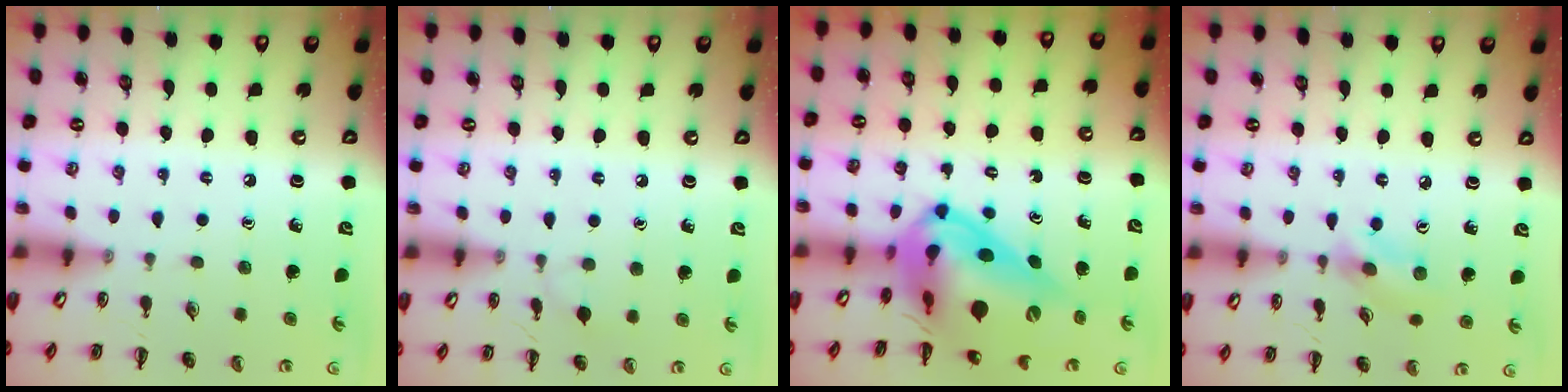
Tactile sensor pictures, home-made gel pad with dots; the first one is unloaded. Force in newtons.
{"total": 5.4, "press": 5.1, "slide": 1.8}
{"total": 16.4, "press": 15.7, "slide": 4.4}
{"total": 2.9, "press": 2.9, "slide": 0.7}